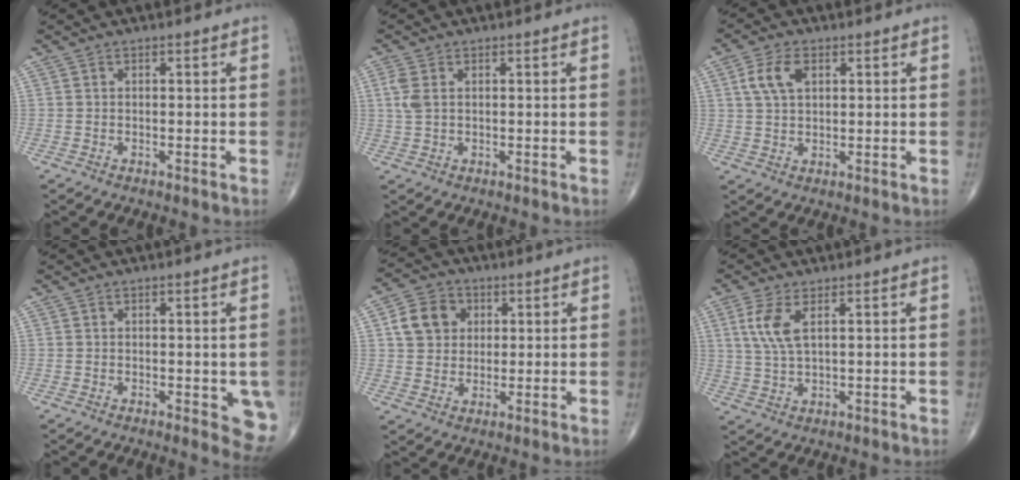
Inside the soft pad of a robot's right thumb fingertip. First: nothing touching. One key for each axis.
{"total": 3.3, "fx": 0.9, "fy": 1.9, "fz": 2.5, "tx": -0.072, "ty": 0.006, "tz": 0.020}
{"total": 6.0, "fx": 2.1, "fy": 3.5, "fz": 4.4, "tx": -0.088, "ty": 0.002, "tz": 0.039}
{"total": 5.8, "fx": -1.1, "fy": 2.3, "fz": 5.2, "tx": -0.031, "ty": -0.008, "tz": -0.014}
{"total": 8.5, "fx": 2.3, "fy": 7.1, "fz": 3.9, "tx": -0.046, "ty": 0.000, "tz": 0.036}
{"total": 5.9, "fx": 2.2, "fy": 2.2, "fz": 5.0, "tx": -0.121, "ty": -0.003, "tz": 0.054}